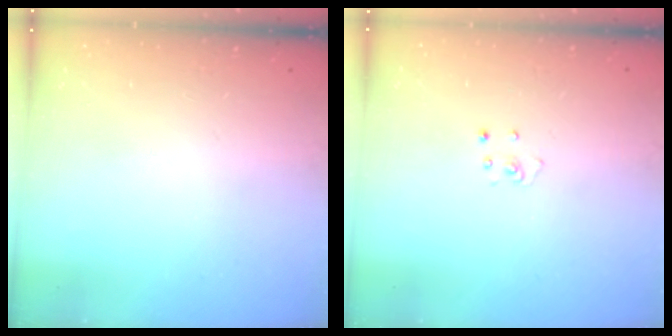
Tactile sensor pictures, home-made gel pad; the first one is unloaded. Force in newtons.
{"total": 2.3, "press": 2.3, "slide": 0.2}